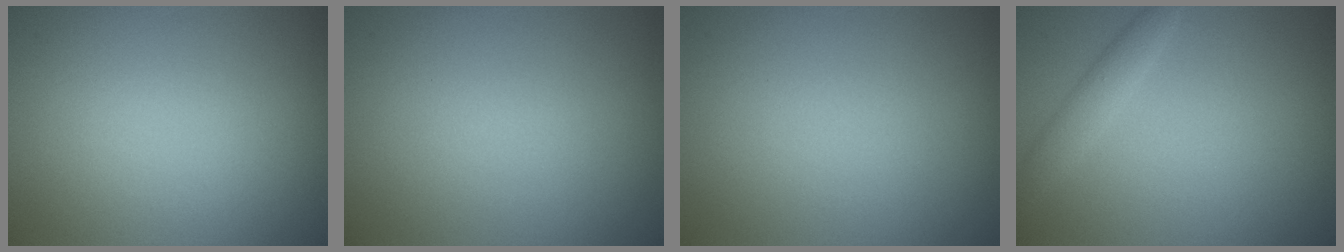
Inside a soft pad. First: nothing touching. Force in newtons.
{"total": 0.0}
{"total": 0.0}
{"total": 1.8, "press": 1.8, "slide": 0.2}